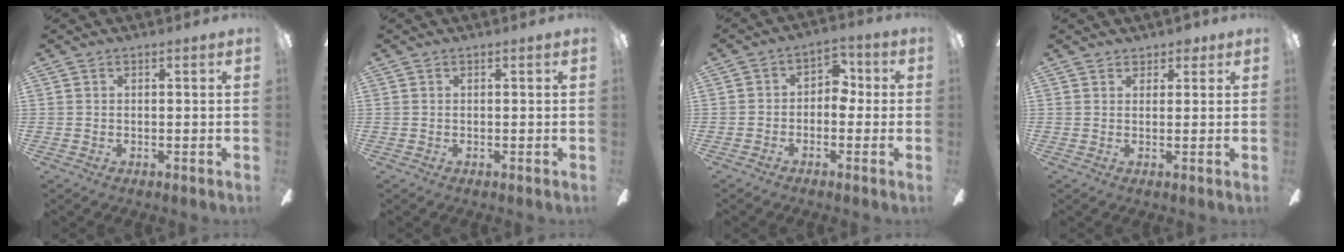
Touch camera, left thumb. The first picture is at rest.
{"total": 0.0}
{"total": 5.2, "force": [-1.2, 4.1, 2.9], "torque": [-0.038, 0.017, -0.025]}
{"total": 2.2, "force": [1.5, 1.6, 0.6], "torque": [0.002, -0.001, 0.025]}